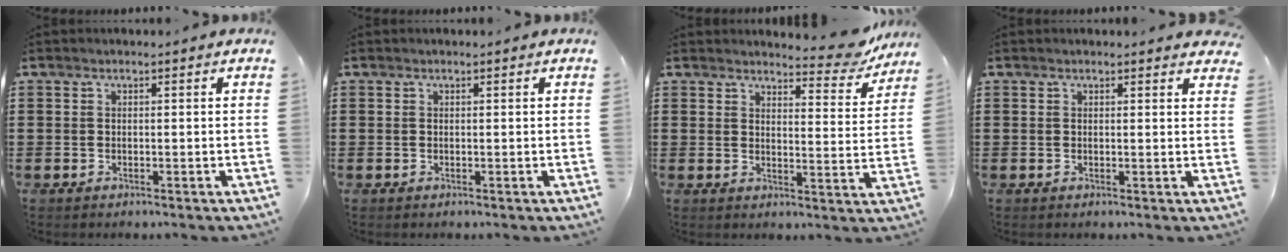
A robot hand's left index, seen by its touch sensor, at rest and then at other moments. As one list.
[{"total": 0.0}, {"total": 5.8, "force": [5.4, 0.8, 1.9], "torque": [-0.034, -0.031, 0.093]}, {"total": 1.3, "force": [1.2, 0.2, 0.3], "torque": [0.000, 0.000, 0.022]}]